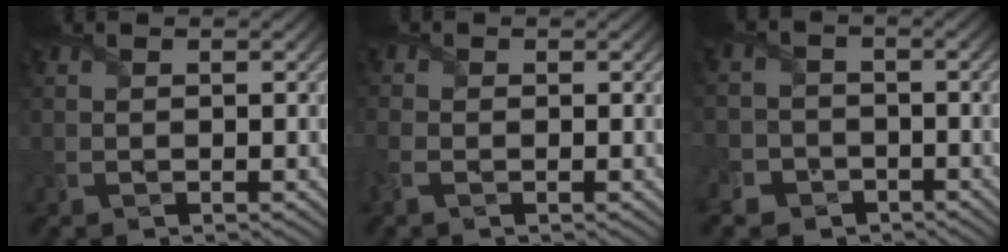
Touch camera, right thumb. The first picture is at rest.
{"total": 2.5, "force": [-0.8, 1.8, 1.6], "torque": [-0.052, -0.002, -0.024]}
{"total": 7.4, "force": [-4.0, 6.0, 1.1], "torque": [-0.052, -0.026, -0.091]}